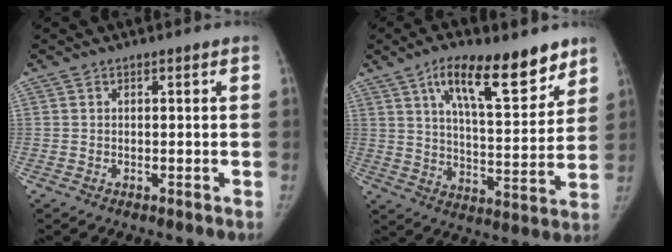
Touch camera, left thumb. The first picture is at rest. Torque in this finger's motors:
{"motor_torque": [0.14, 0.27, 1.55, -1.22, 0.08]}